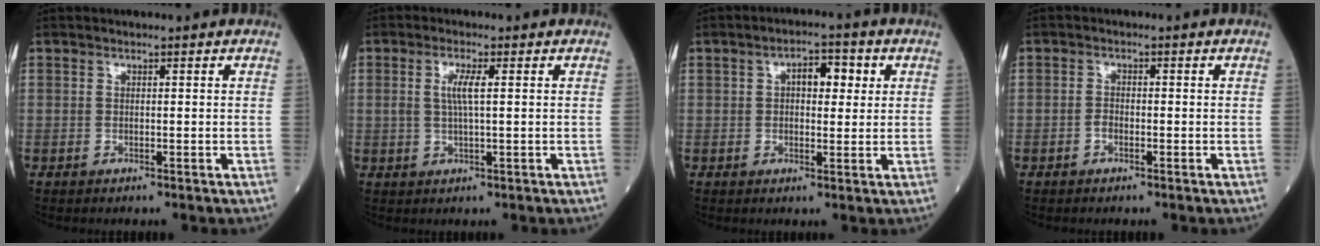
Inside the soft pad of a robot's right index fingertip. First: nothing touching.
{"total": 3.4, "force": [0.7, 0.3, 3.3], "torque": [-0.068, 0.003, 0.015]}
{"total": 5.1, "force": [1.4, 2.4, 4.3], "torque": [-0.065, 0.017, 0.020]}
{"total": 1.3, "force": [-0.6, 0.7, 0.9], "torque": [-0.015, 0.004, -0.011]}